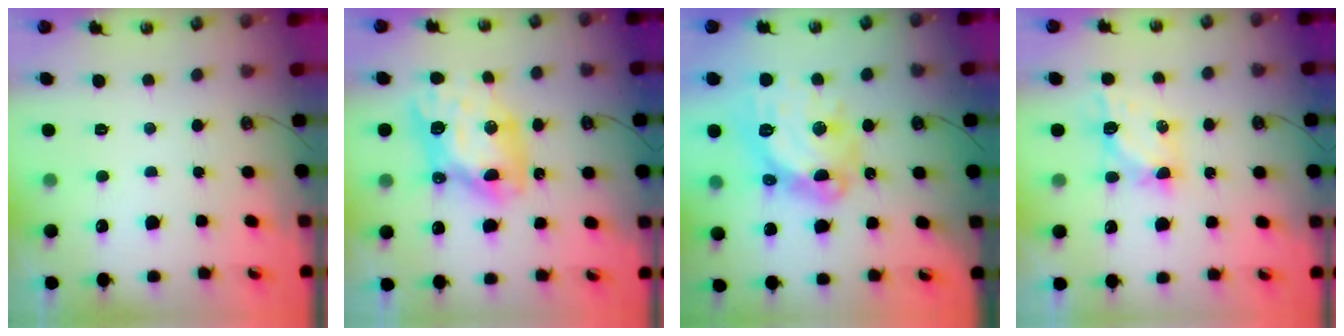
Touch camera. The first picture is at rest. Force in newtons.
{"total": 12.3, "press": 12.3, "slide": 0.8}
{"total": 17.5, "press": 17.4, "slide": 1.7}
{"total": 5.9, "press": 5.9, "slide": 0.1}